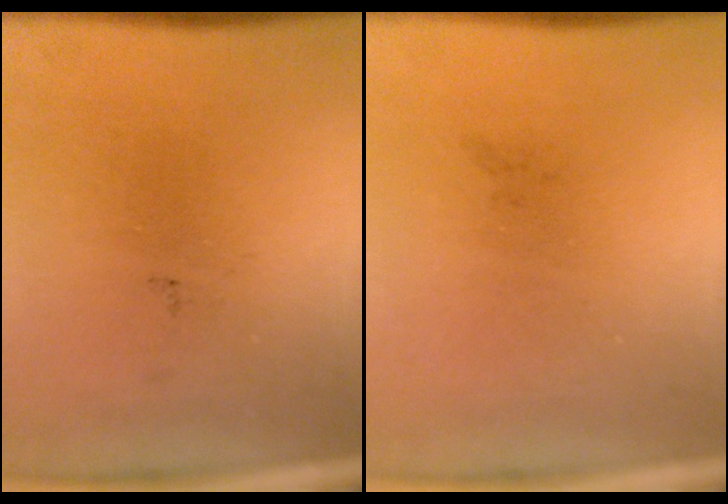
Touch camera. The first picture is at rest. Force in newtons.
{"total": 0.0}